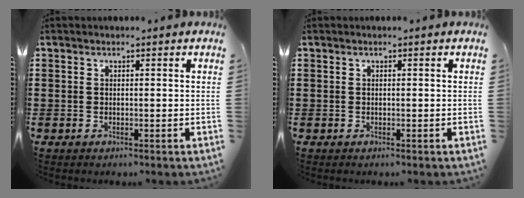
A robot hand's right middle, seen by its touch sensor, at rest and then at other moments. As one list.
[{"total": 0.0}]